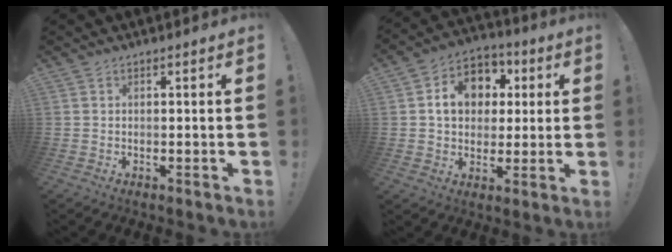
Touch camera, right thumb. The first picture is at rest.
{"total": 13.0, "force": [3.1, 10.7, 6.7], "torque": [-0.083, -0.004, 0.062]}